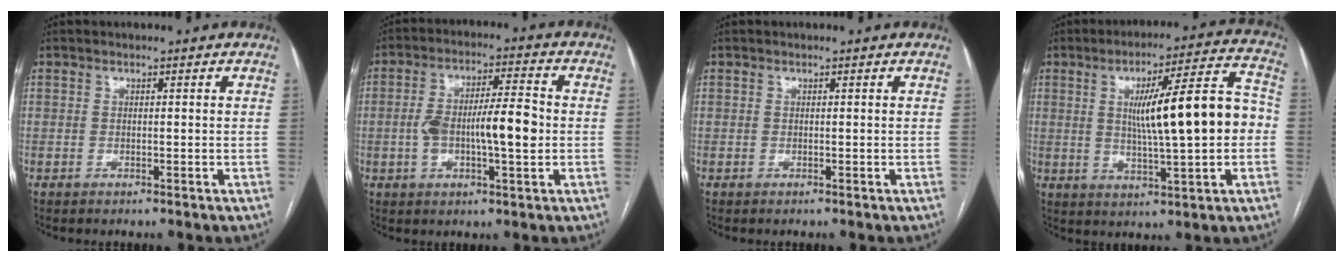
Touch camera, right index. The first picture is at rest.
{"total": 10.1, "force": [-1.1, 2.3, 9.8], "torque": [-0.175, 0.017, -0.018]}
{"total": 0.0}
{"total": 15.1, "force": [0.5, 1.8, 15.0], "torque": [-0.226, 0.026, 0.009]}